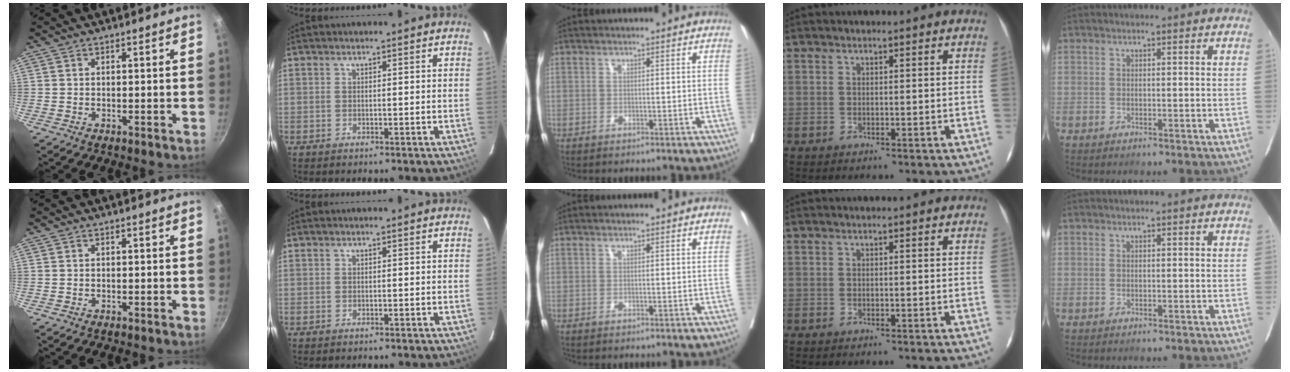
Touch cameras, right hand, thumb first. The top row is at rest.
{}